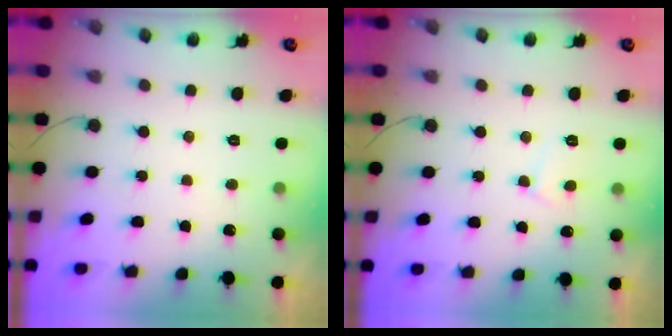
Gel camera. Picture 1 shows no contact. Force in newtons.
{"total": 4.8, "press": 4.8, "slide": 0.3}